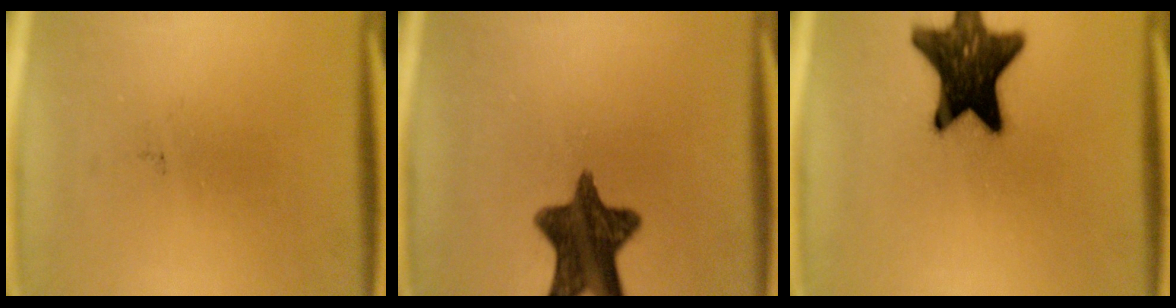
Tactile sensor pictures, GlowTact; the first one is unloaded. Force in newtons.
{"total": 12.3}
{"total": 16.7}